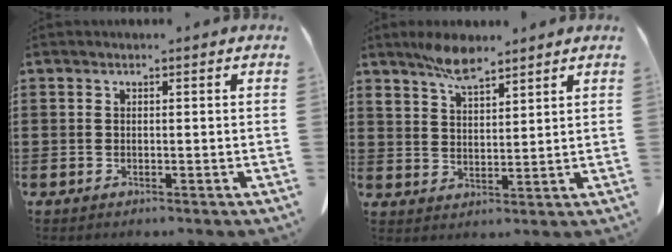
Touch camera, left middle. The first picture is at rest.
{"total": 5.9, "force": [4.9, 1.7, 2.8], "torque": [-0.067, -0.007, 0.092]}